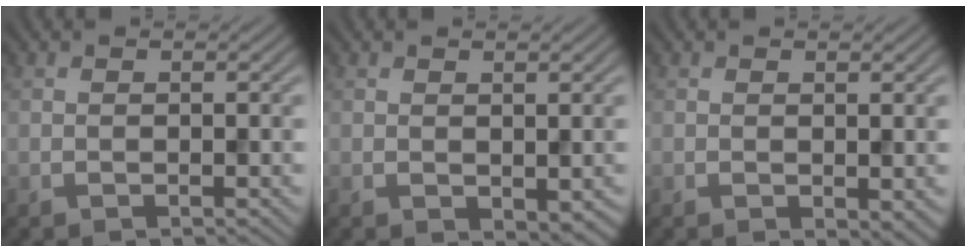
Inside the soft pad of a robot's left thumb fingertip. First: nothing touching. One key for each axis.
{"total": 1.6, "fx": 0.1, "fy": 1.0, "fz": 1.2, "tx": -0.020, "ty": -0.006, "tz": 0.008}
{"total": 1.4, "fx": -0.1, "fy": 0.8, "fz": 1.2, "tx": -0.018, "ty": -0.006, "tz": 0.002}